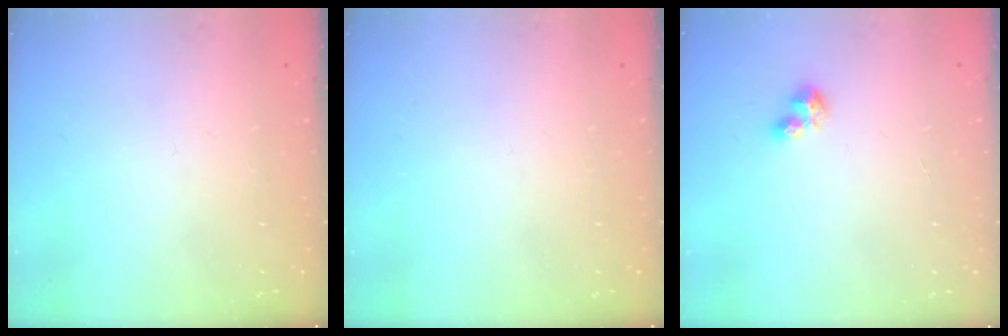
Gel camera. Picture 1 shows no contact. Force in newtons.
{"total": 0.0}
{"total": 3.7, "press": 3.7, "slide": 0.3}